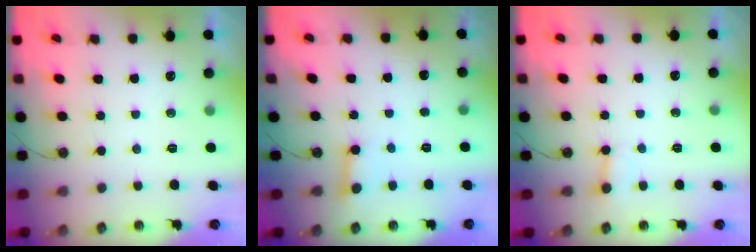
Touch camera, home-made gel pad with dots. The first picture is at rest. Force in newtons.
{"total": 3.0, "press": 3.0, "slide": 0.2}
{"total": 2.4, "press": 2.4, "slide": 0.1}